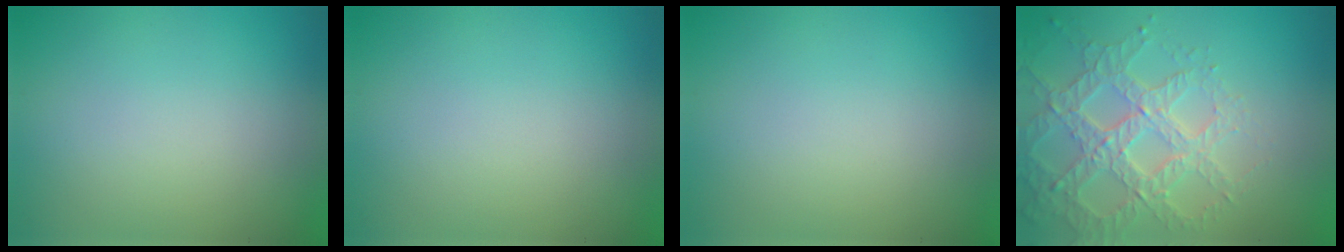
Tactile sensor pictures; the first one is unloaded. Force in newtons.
{"total": 0.0}
{"total": 0.0}
{"total": 4.3, "press": 4.1, "slide": 1.2}